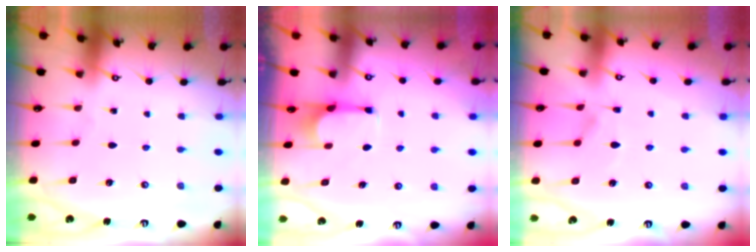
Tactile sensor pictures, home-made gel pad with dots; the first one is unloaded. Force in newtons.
{"total": 3.0, "press": 2.9, "slide": 0.6}
{"total": 1.3, "press": 0.0, "slide": 1.3}